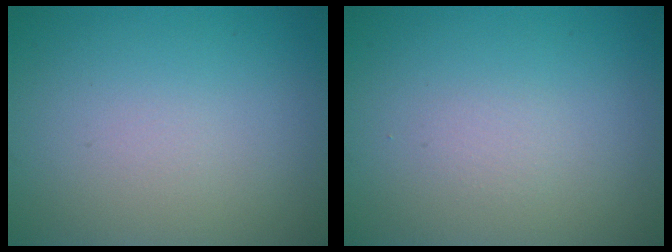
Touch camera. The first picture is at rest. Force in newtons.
{"total": 0.7, "press": 0.7, "slide": 0.1}